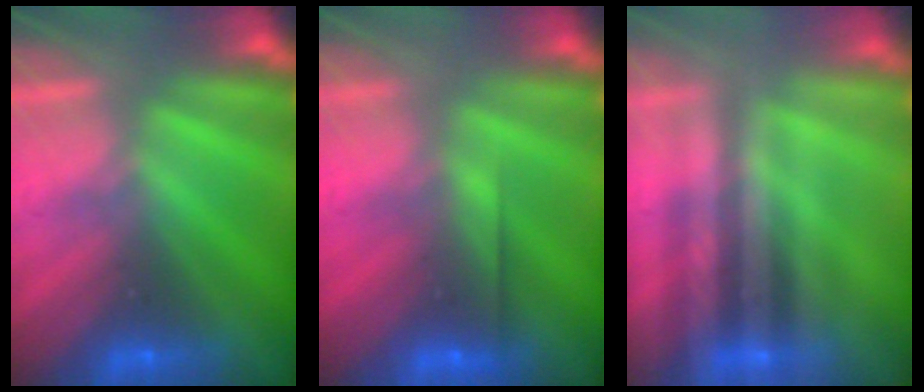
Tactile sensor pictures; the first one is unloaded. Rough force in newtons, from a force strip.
{"total": 2.5}
{"total": 2.2}